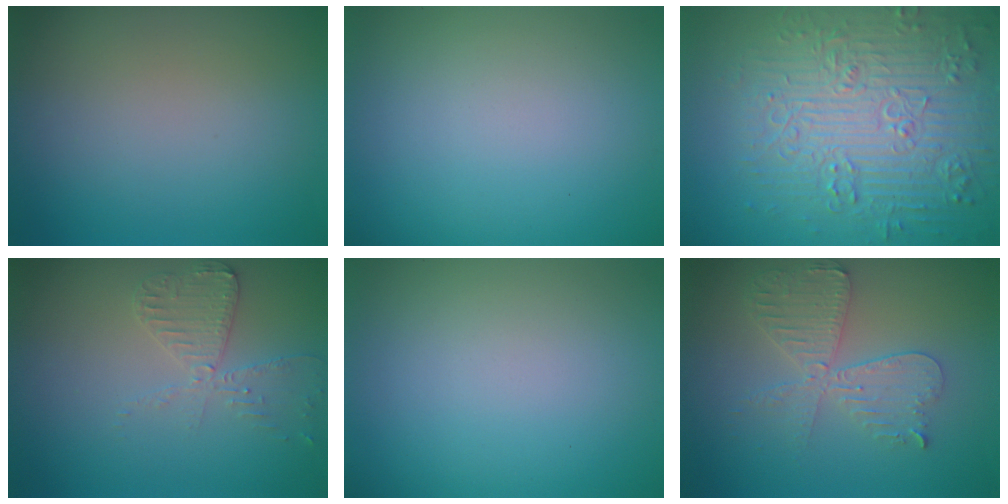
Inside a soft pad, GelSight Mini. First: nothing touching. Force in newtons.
{"total": 0.0}
{"total": 8.6, "press": 6.5, "slide": 5.5}
{"total": 2.9, "press": 2.8, "slide": 0.6}
{"total": 0.0}
{"total": 4.7, "press": 4.0, "slide": 2.4}